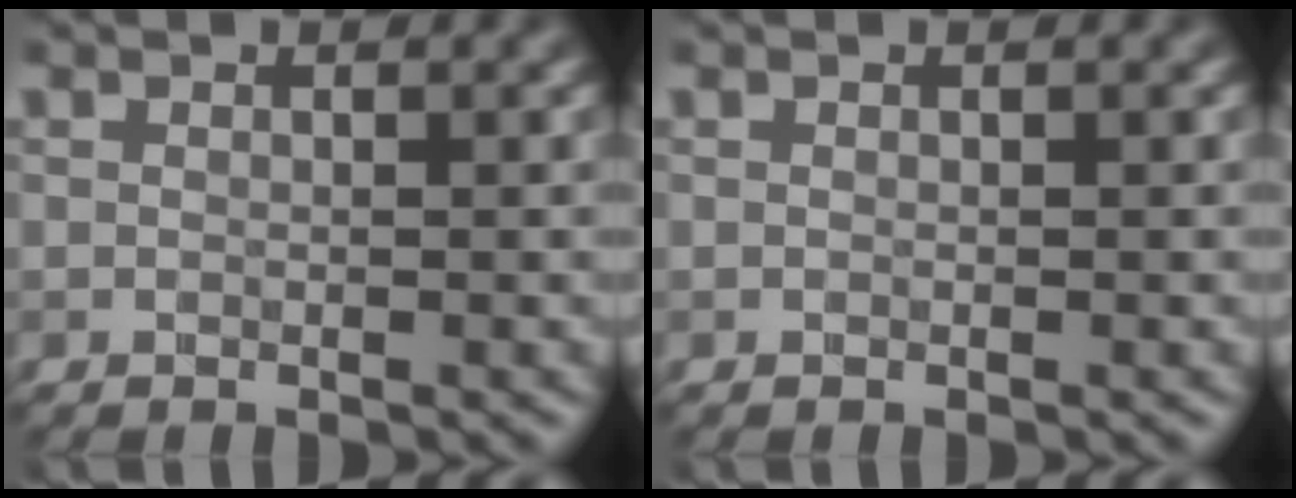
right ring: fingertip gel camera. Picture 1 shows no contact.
{"total": 0.0}